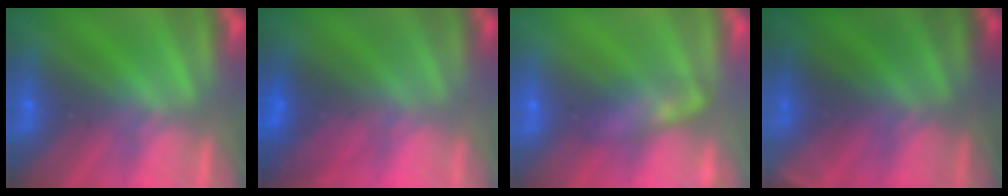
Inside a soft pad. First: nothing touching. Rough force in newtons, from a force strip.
{"total": 2.8}
{"total": 2.4}
{"total": 4.5}